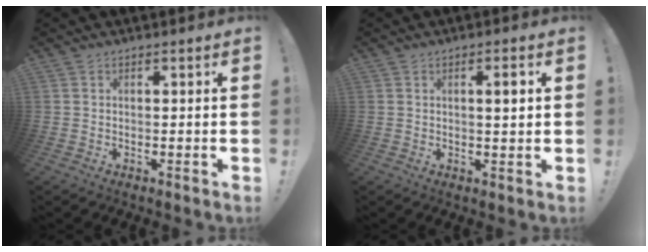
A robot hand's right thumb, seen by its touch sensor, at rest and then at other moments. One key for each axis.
{"total": 3.4, "fx": 0.8, "fy": 0.5, "fz": 3.3, "tx": -0.041, "ty": -0.006, "tz": 0.004}